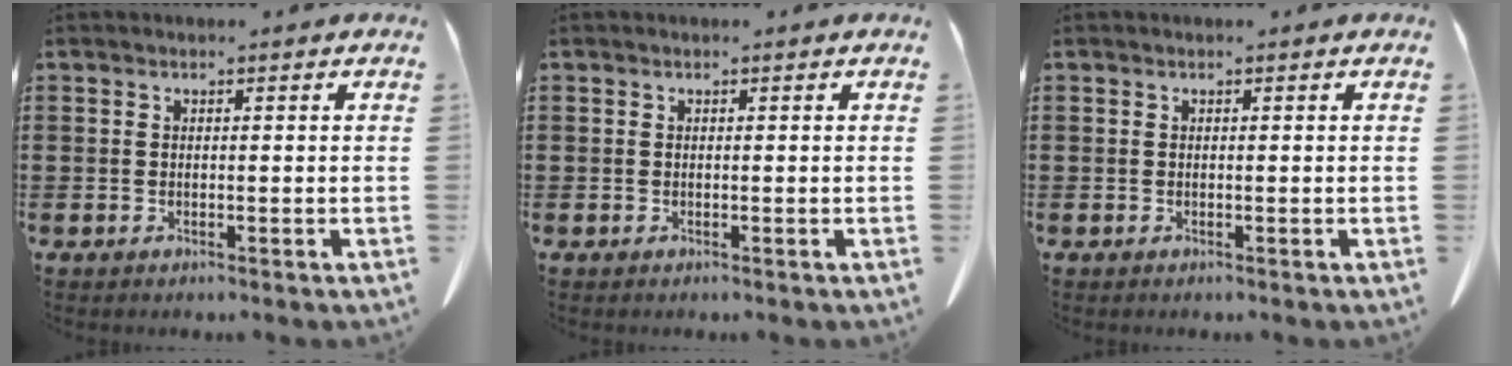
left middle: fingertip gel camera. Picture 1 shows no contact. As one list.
[{"total": 0.0}, {"total": 0.0}]